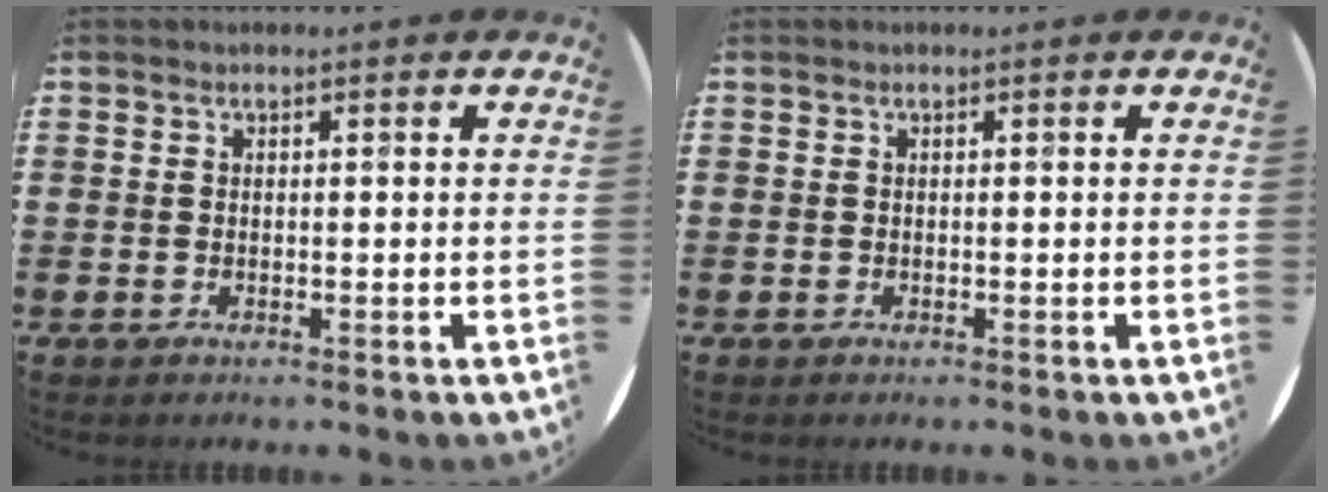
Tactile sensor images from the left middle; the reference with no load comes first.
{"total": 0.0}